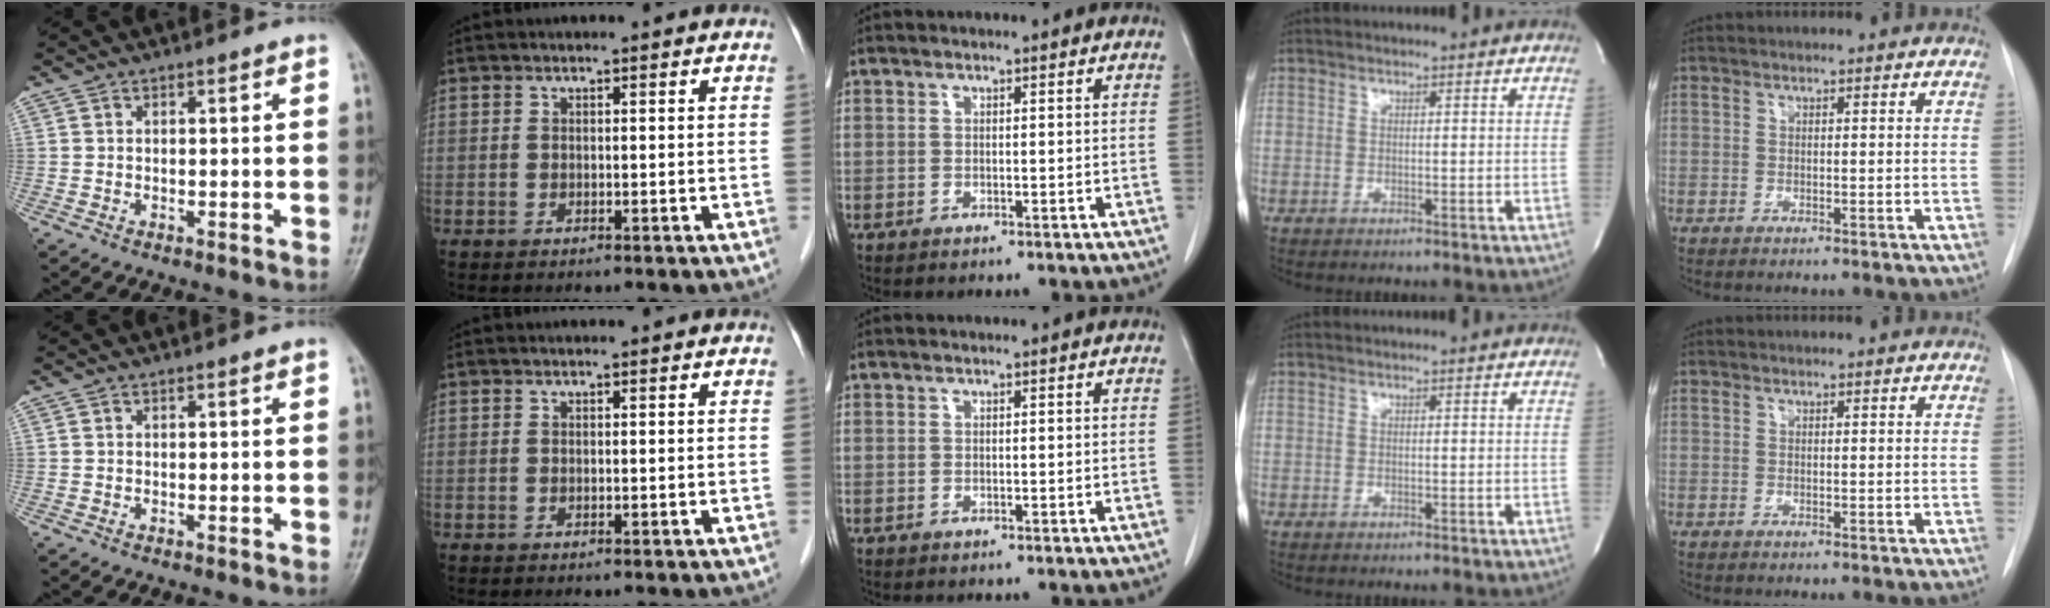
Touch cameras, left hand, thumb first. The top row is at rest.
{}